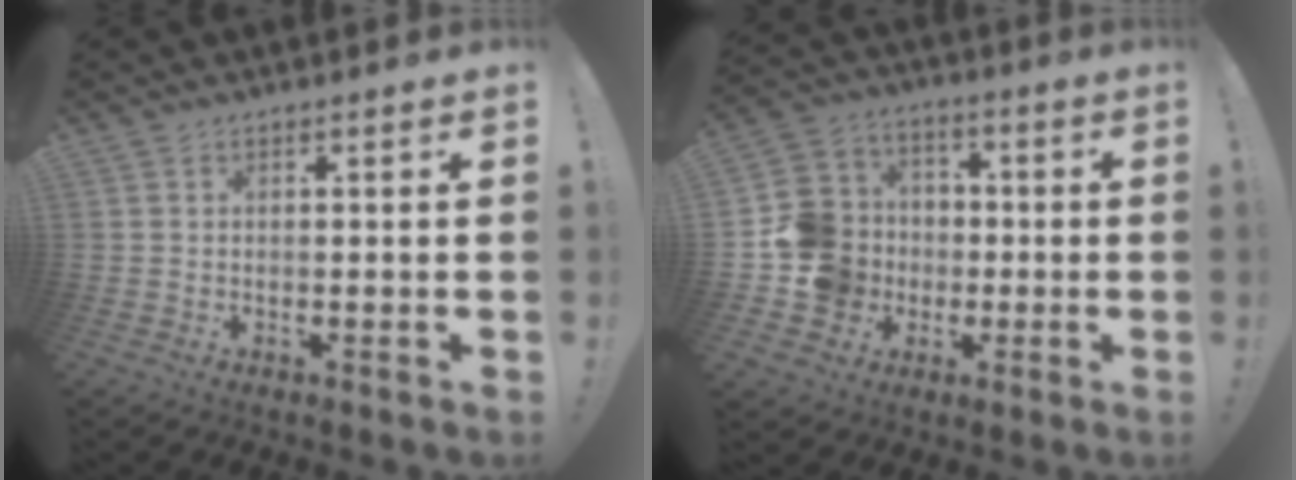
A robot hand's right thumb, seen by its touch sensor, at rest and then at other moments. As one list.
[{"total": 15.0, "force": [-3.4, 13.9, 4.5], "torque": [-0.079, 0.031, -0.044]}]